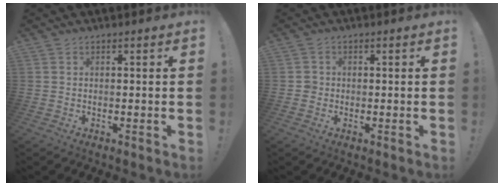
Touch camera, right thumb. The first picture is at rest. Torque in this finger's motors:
{"motor_torque": [0.04, 0.02, 0.16, -0.16, -0.02]}